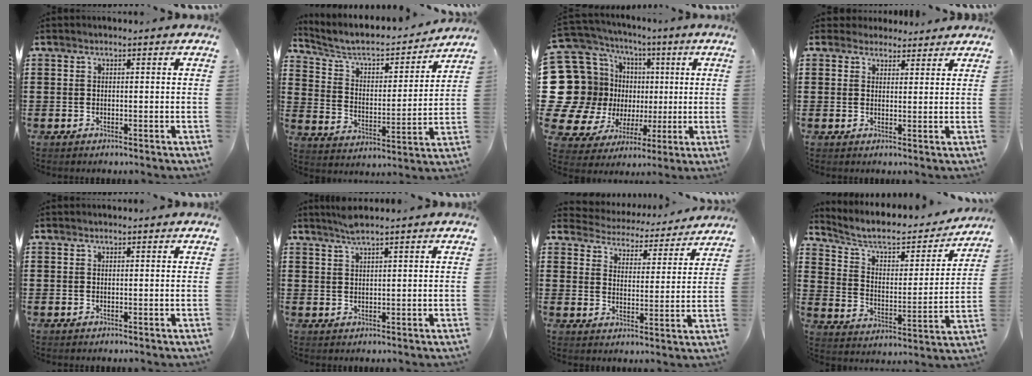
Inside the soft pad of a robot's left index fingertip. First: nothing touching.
{"total": 5.8, "force": [4.9, 1.8, 2.5], "torque": [-0.072, -0.032, 0.078]}
{"total": 17.0, "force": [0.3, 15.9, 5.8], "torque": [-0.187, -0.021, 0.042]}
{"total": 3.0, "force": [2.5, 1.5, 0.0], "torque": [-0.010, 0.006, 0.048]}
{"total": 0.0}
{"total": 2.4, "force": [2.0, -0.1, 1.3], "torque": [-0.030, 0.001, 0.038]}
{"total": 4.1, "force": [4.0, 0.2, -0.3], "torque": [-0.022, -0.037, 0.065]}
{"total": 6.7, "force": [5.6, 2.2, 3.0], "torque": [-0.085, -0.032, 0.093]}